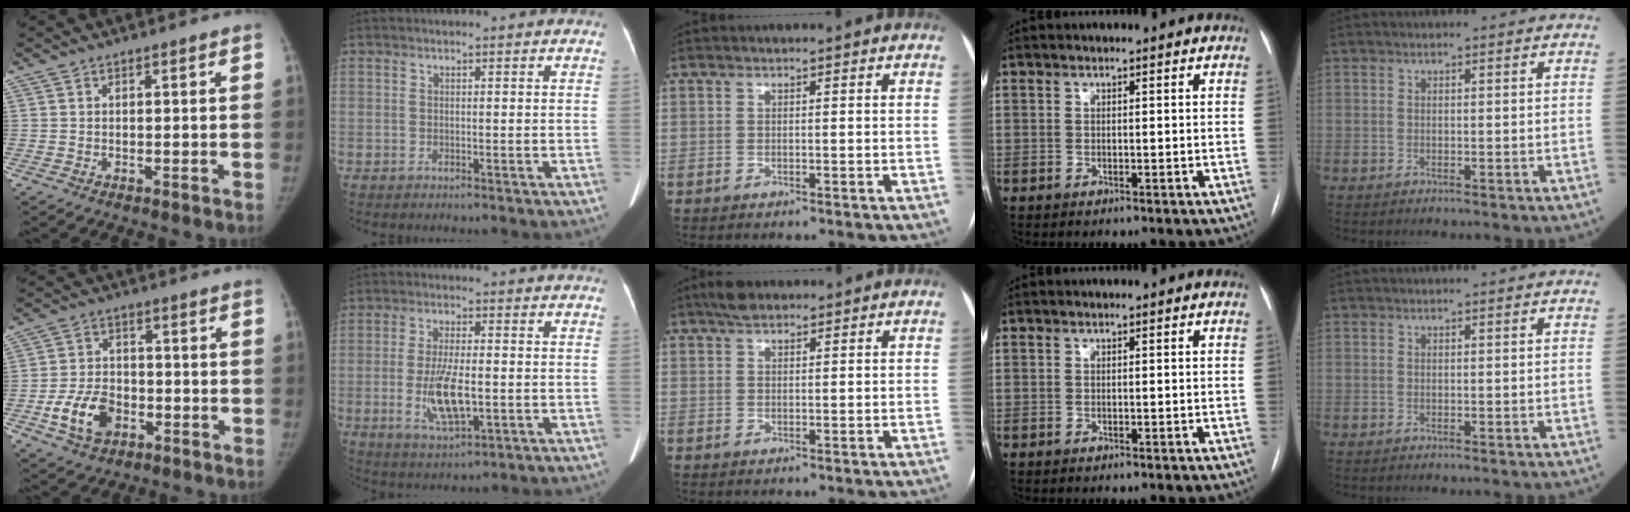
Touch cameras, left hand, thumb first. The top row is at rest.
{"thumb": {"total": 9.7, "force": [-3.7, 6.7, 5.9], "torque": [-0.094, 0.019, -0.064]}, "index": {"total": 8.1, "force": [-1.6, 2.4, 7.5], "torque": [-0.152, -0.007, -0.023]}, "middle": {"total": 3.2, "force": [2.4, 1.3, 1.5], "torque": [-0.031, 0.015, 0.041]}}